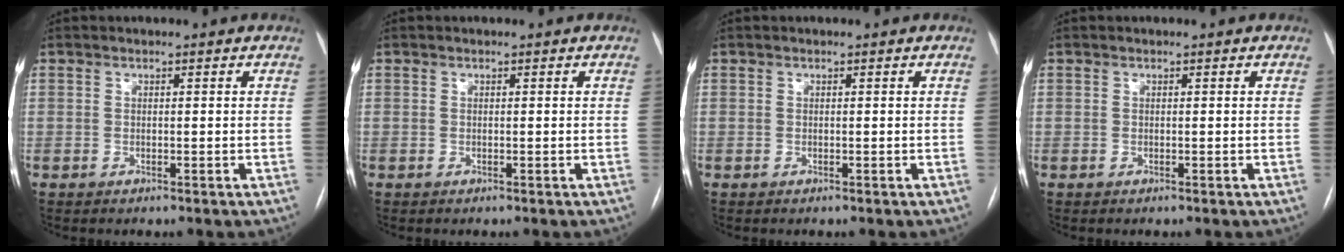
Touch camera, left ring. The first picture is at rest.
{"total": 0.0}
{"total": 0.0}
{"total": 0.0}